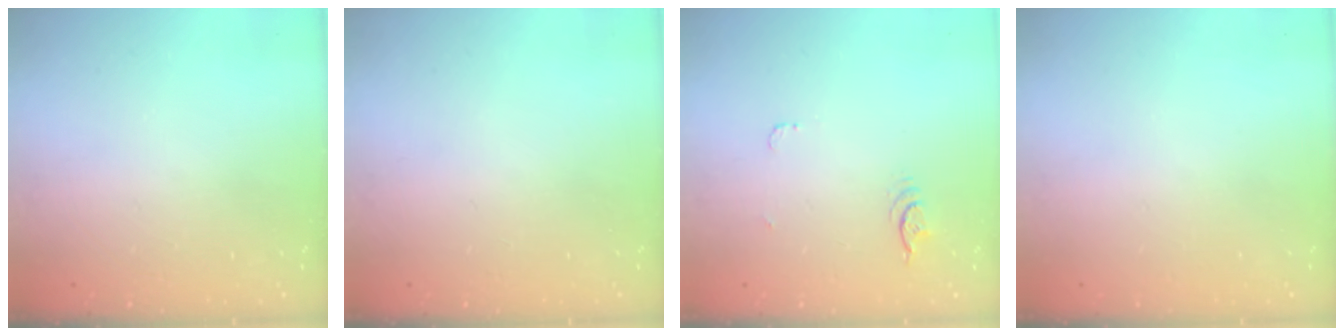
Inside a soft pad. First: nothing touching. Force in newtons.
{"total": 0.0}
{"total": 3.8, "press": 3.4, "slide": 1.6}
{"total": 0.0}